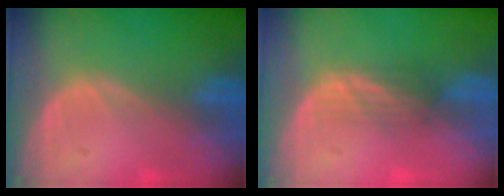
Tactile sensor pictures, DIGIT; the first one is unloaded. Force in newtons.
{"total": 2.1, "press": 2.1, "slide": 0.3}